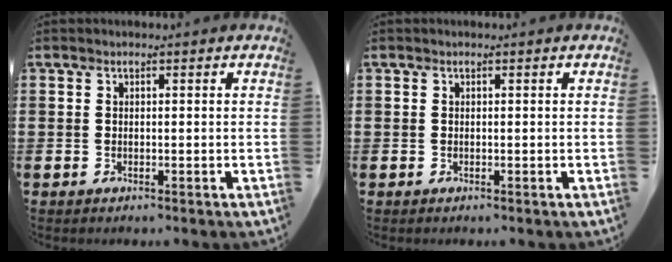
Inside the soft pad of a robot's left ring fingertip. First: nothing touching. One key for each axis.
{"total": 0.0}